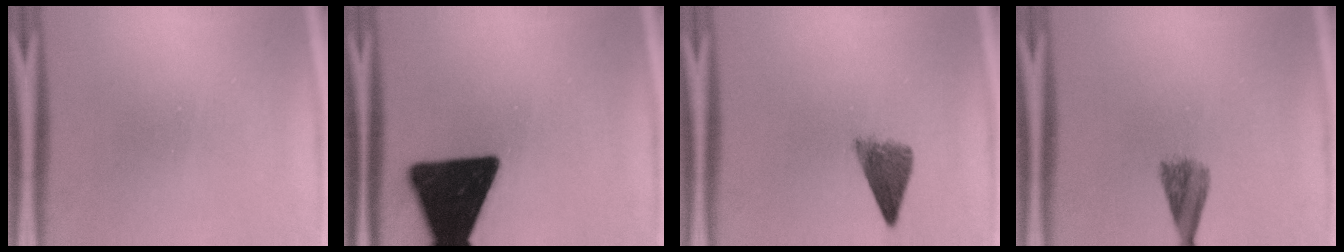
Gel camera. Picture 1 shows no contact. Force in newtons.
{"total": 19.0}
{"total": 4.5}
{"total": 3.5}